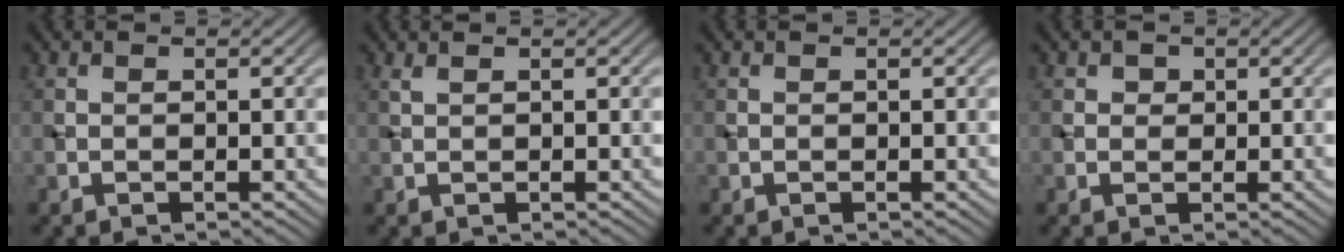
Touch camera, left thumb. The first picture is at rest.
{"total": 0.6, "force": [0.5, 0.1, 0.4], "torque": [-0.013, 0.006, 0.009]}
{"total": 0.0}
{"total": 1.1, "force": [0.4, 1.0, 0.3], "torque": [-0.003, -0.001, 0.004]}